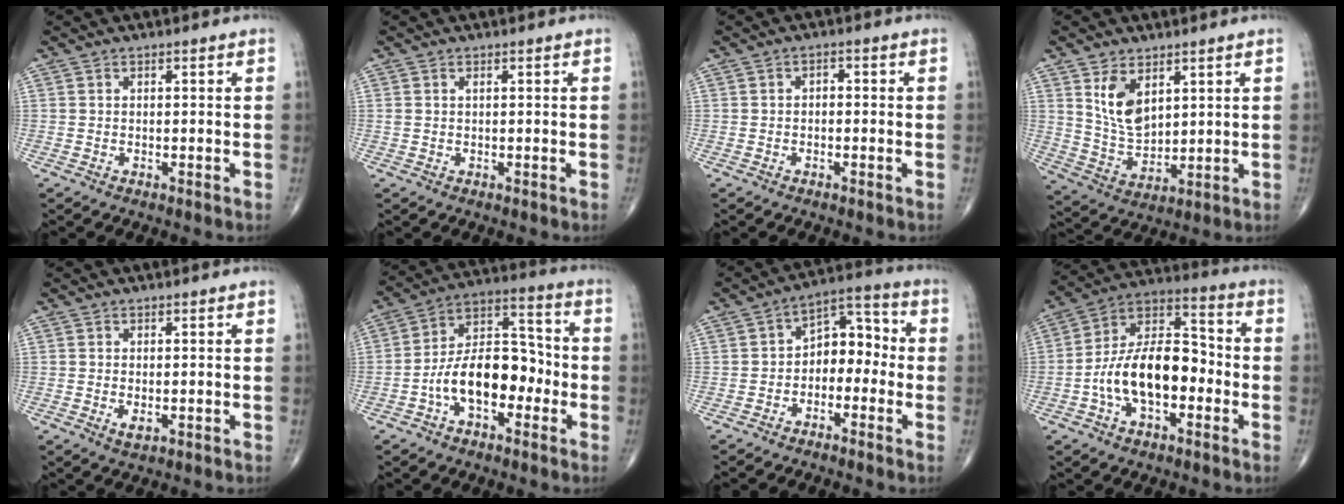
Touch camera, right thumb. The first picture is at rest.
{"total": 0.7, "force": [0.2, 0.3, 0.6], "torque": [-0.020, 0.010, 0.008]}
{"total": 1.3, "force": [-0.3, 0.9, 0.9], "torque": [-0.005, 0.007, -0.011]}
{"total": 8.7, "force": [3.9, 4.9, 6.0], "torque": [-0.093, -0.027, 0.086]}
{"total": 1.7, "force": [-0.3, 0.9, 1.5], "torque": [-0.027, -0.004, -0.003]}
{"total": 14.5, "force": [-4.2, 8.3, 11.1], "torque": [-0.165, 0.050, -0.080]}
{"total": 8.7, "force": [-1.8, 5.9, 6.2], "torque": [-0.058, 0.047, -0.047]}
{"total": 16.4, "force": [-3.7, 9.0, 13.2], "torque": [-0.219, 0.046, -0.071]}